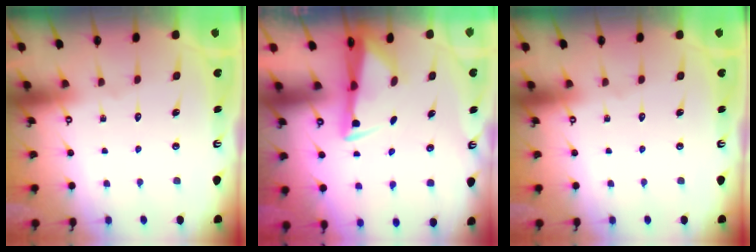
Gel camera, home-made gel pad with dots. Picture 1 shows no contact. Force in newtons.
{"total": 2.9, "press": 2.7, "slide": 0.9}
{"total": 0.0}